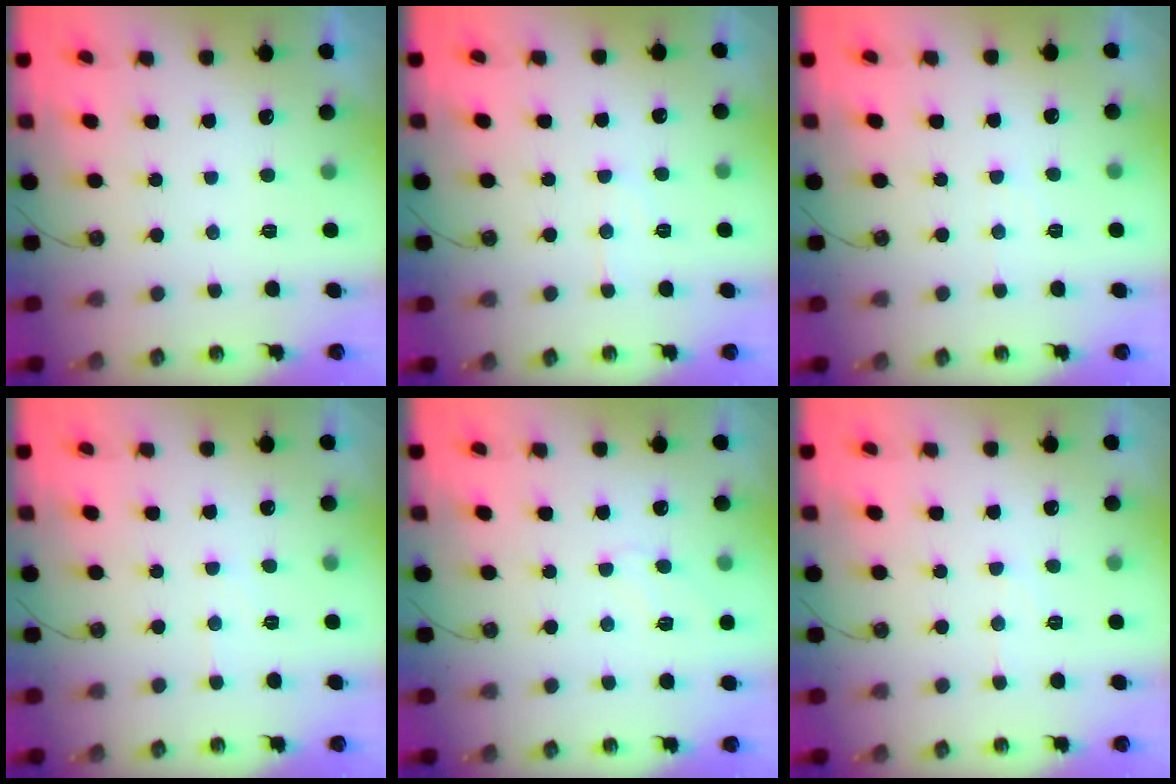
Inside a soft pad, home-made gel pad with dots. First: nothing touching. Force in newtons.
{"total": 5.8, "press": 5.8, "slide": 0.4}
{"total": 4.5, "press": 4.4, "slide": 0.6}
{"total": 4.8, "press": 4.7, "slide": 0.5}
{"total": 5.4, "press": 5.3, "slide": 0.6}
{"total": 6.1, "press": 6.1, "slide": 0.8}